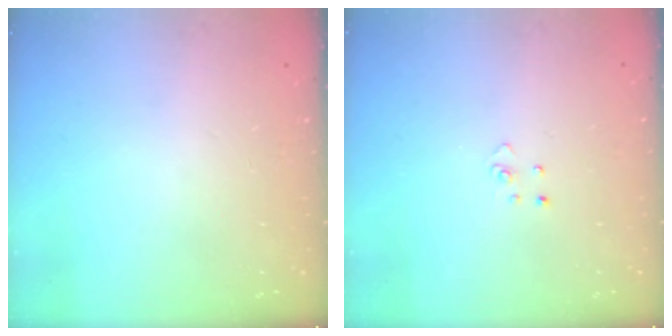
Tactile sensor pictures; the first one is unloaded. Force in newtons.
{"total": 2.7, "press": 2.7, "slide": 0.3}